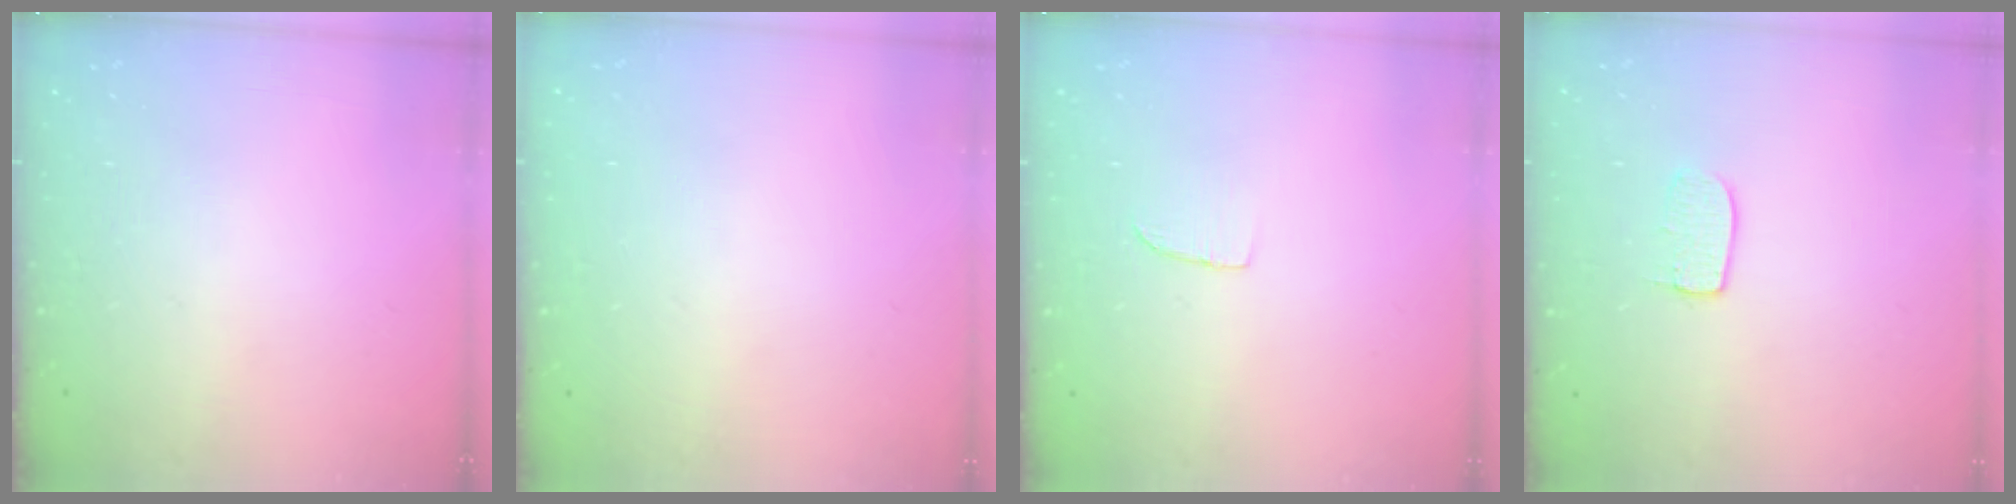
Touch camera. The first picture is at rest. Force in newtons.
{"total": 0.0}
{"total": 4.2, "press": 4.2, "slide": 0.4}
{"total": 5.5, "press": 5.5, "slide": 0.1}